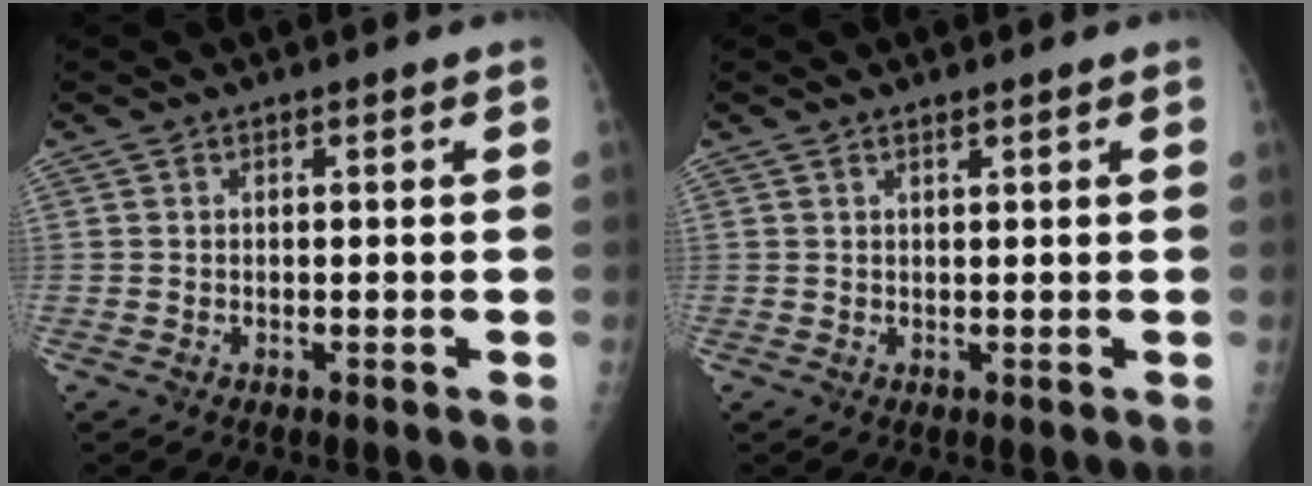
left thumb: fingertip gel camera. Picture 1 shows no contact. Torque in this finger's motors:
{"motor_torque": [-0.23, -0.06, 0.01, -0.01, -0.01]}